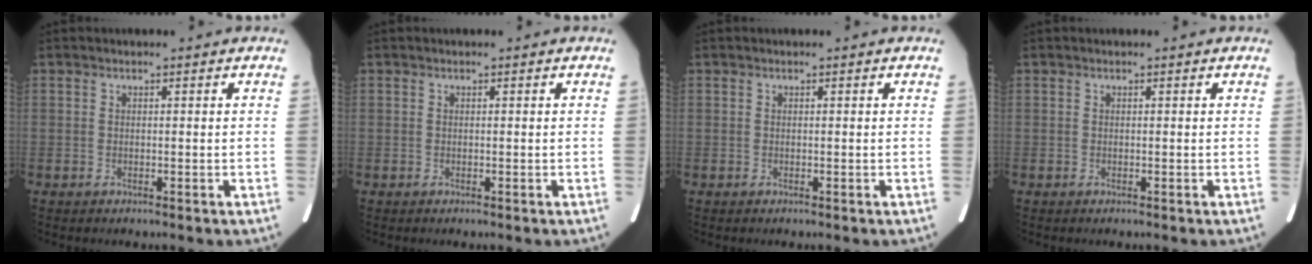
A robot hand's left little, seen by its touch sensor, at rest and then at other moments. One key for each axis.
{"total": 0.0}
{"total": 0.0}
{"total": 0.0}